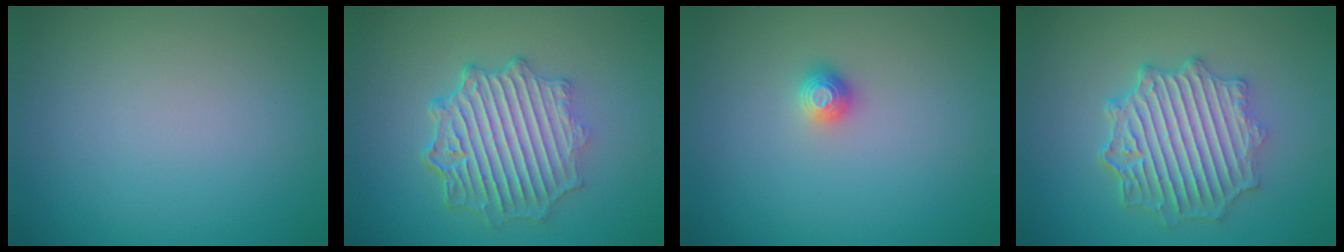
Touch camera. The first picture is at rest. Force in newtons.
{"total": 6.6, "press": 5.1, "slide": 4.2}
{"total": 1.1, "press": 1.1, "slide": 0.3}
{"total": 6.4, "press": 5.3, "slide": 3.5}